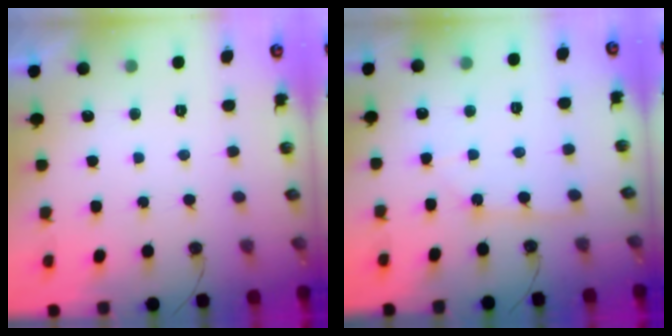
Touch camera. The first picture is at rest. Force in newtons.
{"total": 4.4, "press": 4.4, "slide": 0.6}